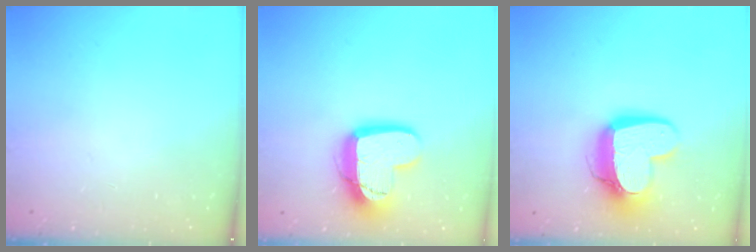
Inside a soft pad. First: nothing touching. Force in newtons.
{"total": 14.0, "press": 13.9, "slide": 1.3}
{"total": 14.4, "press": 14.3, "slide": 1.3}